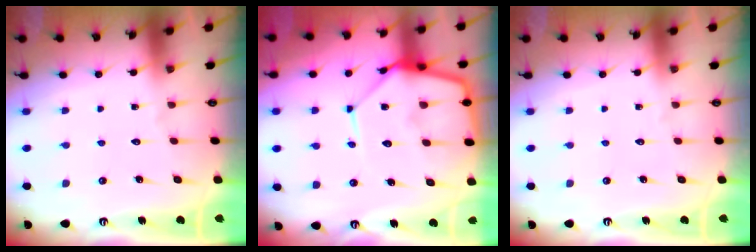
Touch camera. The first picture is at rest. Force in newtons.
{"total": 15.4, "press": 15.4, "slide": 1.4}
{"total": 0.0}